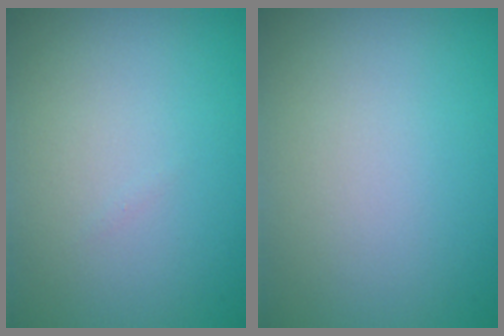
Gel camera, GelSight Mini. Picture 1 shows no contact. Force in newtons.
{"total": 0.0}